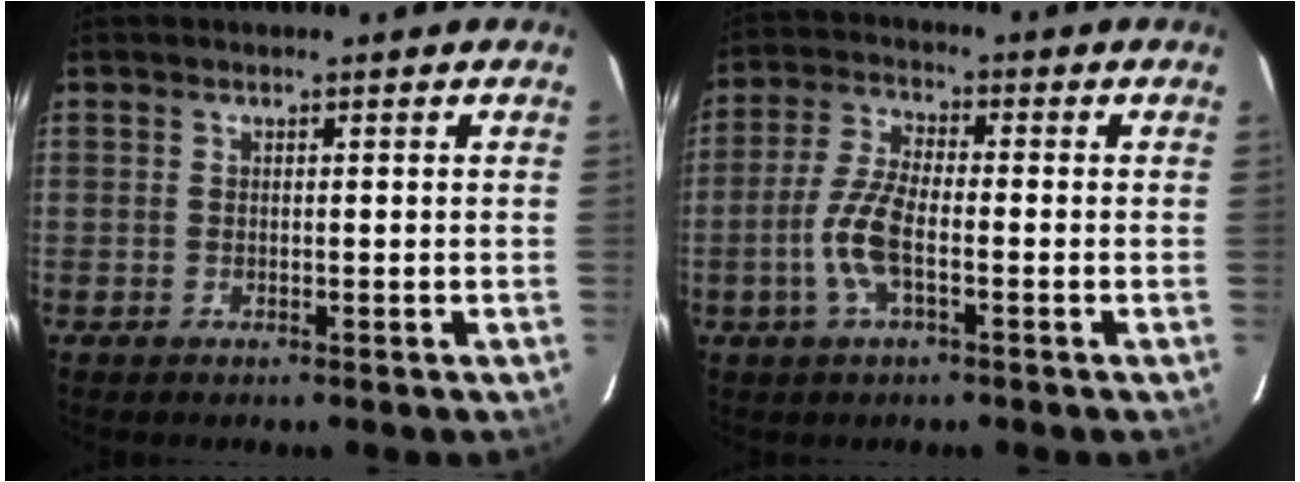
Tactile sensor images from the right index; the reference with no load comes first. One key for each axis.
{"total": 7.9, "fx": -2.5, "fy": 2.6, "fz": 7.1, "tx": -0.154, "ty": 0.003, "tz": -0.052}